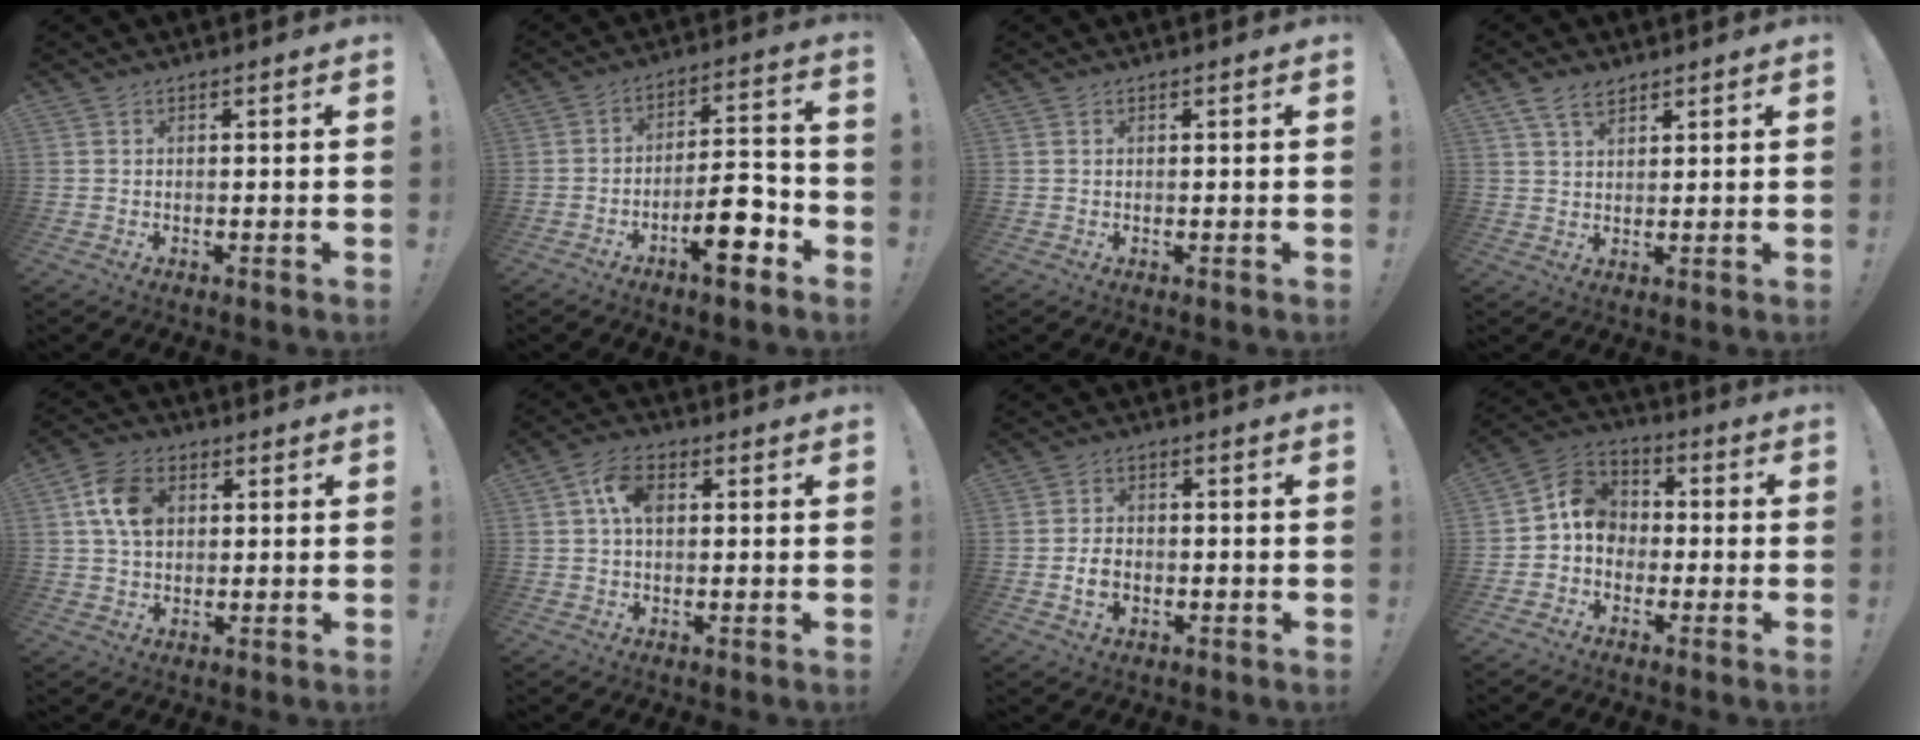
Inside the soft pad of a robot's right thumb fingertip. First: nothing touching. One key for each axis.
{"total": 11.9, "fx": -6.3, "fy": 4.3, "fz": 9.2, "tx": -0.119, "ty": 0.044, "tz": -0.104}
{"total": 0.0}
{"total": 5.6, "fx": 3.8, "fy": 3.0, "fz": 2.8, "tx": -0.051, "ty": -0.010, "tz": 0.073}
{"total": 10.6, "fx": 2.4, "fy": 7.7, "fz": 6.9, "tx": -0.125, "ty": 0.013, "tz": 0.047}
{"total": 7.4, "fx": 1.6, "fy": 4.7, "fz": 5.5, "tx": -0.101, "ty": 0.009, "tz": 0.027}
{"total": 5.0, "fx": -1.2, "fy": 3.9, "fz": 2.9, "tx": -0.028, "ty": 0.005, "tz": -0.022}
{"total": 9.4, "fx": -1.2, "fy": 8.2, "fz": 4.5, "tx": -0.066, "ty": 0.019, "tz": -0.015}